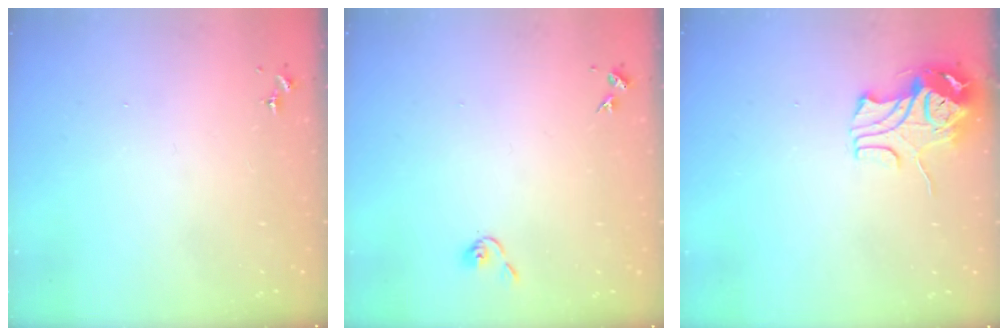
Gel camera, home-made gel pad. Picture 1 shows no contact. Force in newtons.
{"total": 3.8, "press": 3.8, "slide": 0.3}
{"total": 10.6, "press": 10.5, "slide": 1.6}